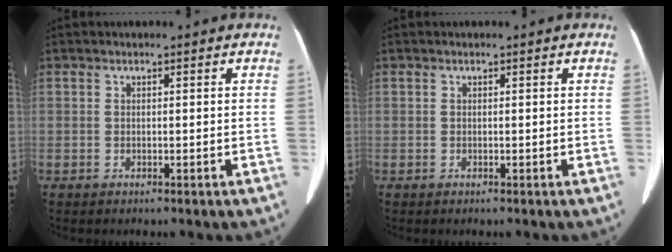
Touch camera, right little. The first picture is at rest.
{"total": 0.0}